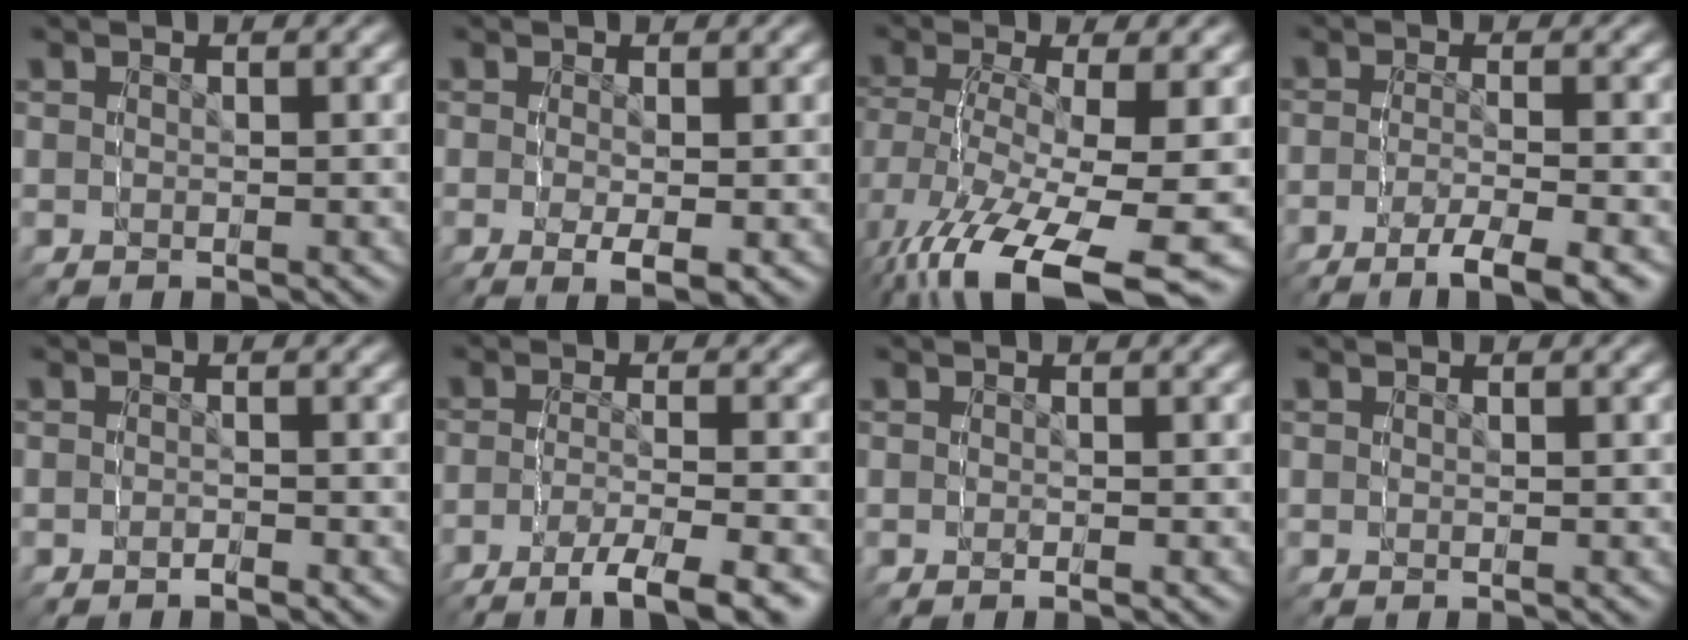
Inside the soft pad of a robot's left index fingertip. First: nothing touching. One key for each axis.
{"total": 1.3, "fx": 0.7, "fy": -1.1, "fz": -0.3, "tx": 0.016, "ty": 0.009, "tz": 0.010}
{"total": 6.4, "fx": -2.1, "fy": 3.5, "fz": 5.0, "tx": -0.091, "ty": -0.011, "tz": -0.016}
{"total": 3.6, "fx": -3.0, "fy": -2.0, "fz": 0.3, "tx": 0.007, "ty": 0.006, "tz": -0.054}
{"total": 2.0, "fx": -1.3, "fy": -1.4, "fz": -0.6, "tx": -0.002, "ty": -0.003, "tz": -0.014}
{"total": 3.9, "fx": -3.4, "fy": -1.4, "fz": 1.1, "tx": -0.011, "ty": 0.006, "tz": -0.059}
{"total": 0.7, "fx": -0.3, "fy": -0.6, "fz": -0.1, "tx": -0.002, "ty": 0.001, "tz": -0.004}
{"total": 0.0}